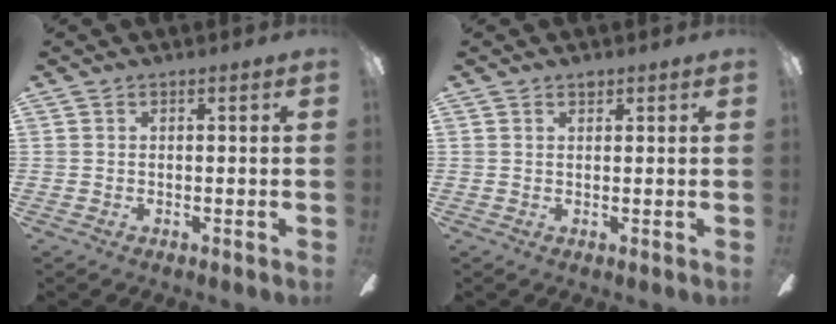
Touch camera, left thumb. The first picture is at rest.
{"total": 1.1, "force": [0.9, 0.5, 0.4], "torque": [-0.001, -0.002, 0.014]}